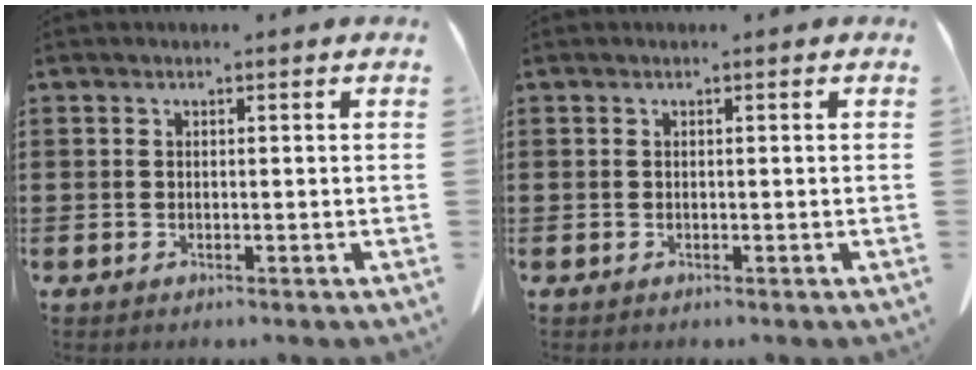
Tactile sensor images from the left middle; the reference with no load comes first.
{"total": 0.0}